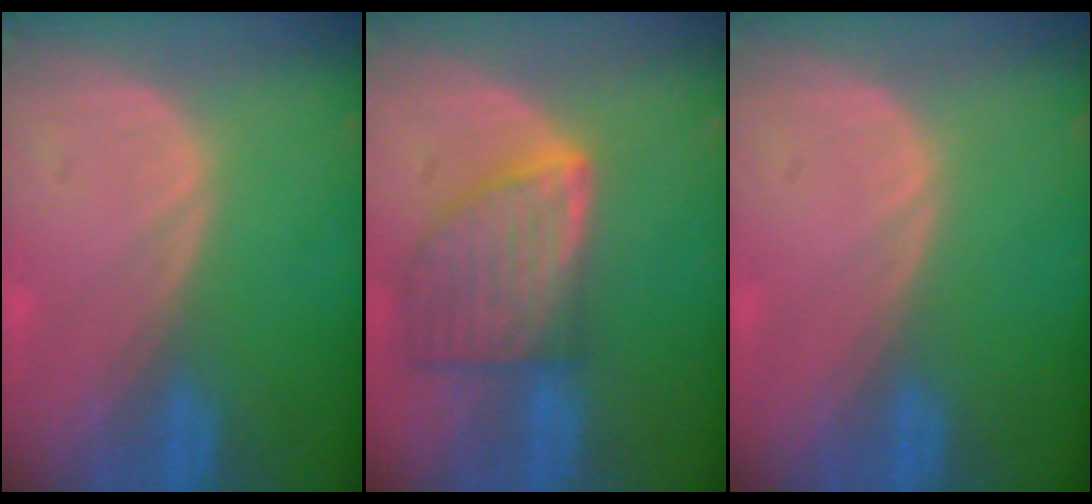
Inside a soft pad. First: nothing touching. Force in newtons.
{"total": 8.2, "press": 7.3, "slide": 3.6}
{"total": 0.0}